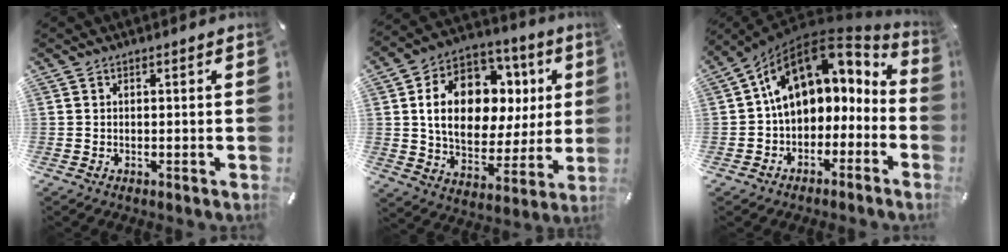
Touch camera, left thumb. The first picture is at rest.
{"total": 17.8, "force": [4.6, 13.0, 11.3], "torque": [-0.183, -0.015, 0.087]}
{"total": 15.7, "force": [5.2, 11.2, 9.7], "torque": [-0.164, -0.038, 0.090]}